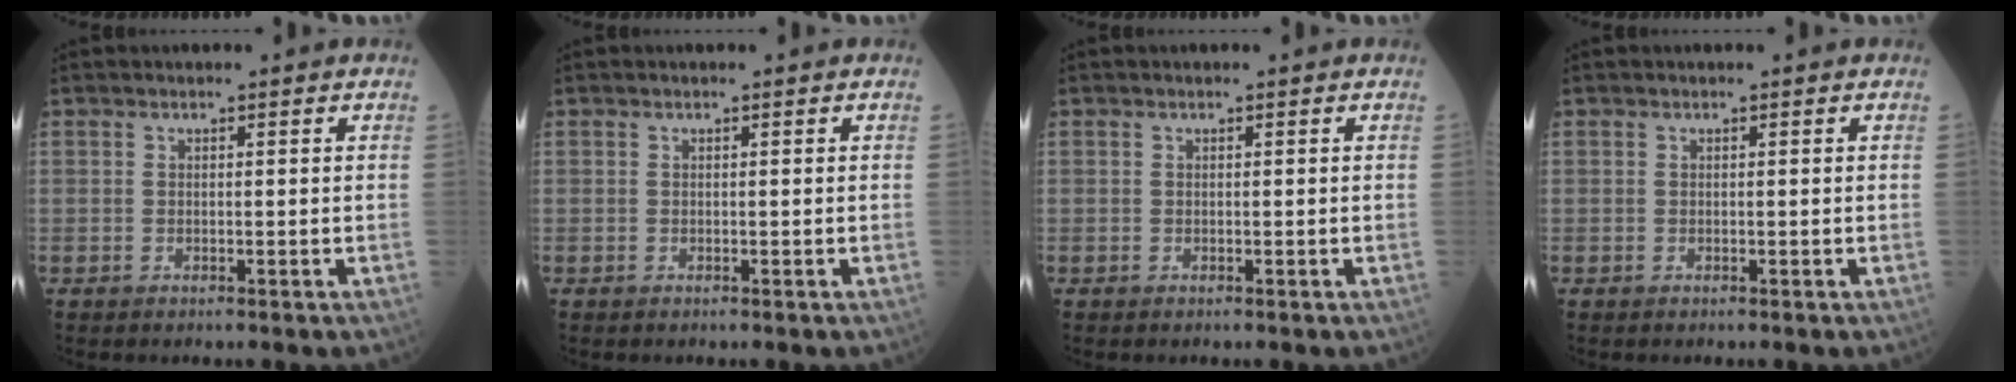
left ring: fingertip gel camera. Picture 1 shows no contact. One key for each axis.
{"total": 0.0}
{"total": 0.0}
{"total": 0.0}